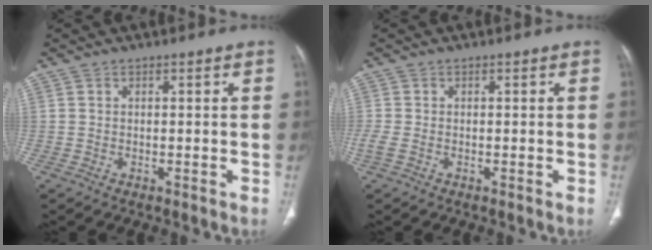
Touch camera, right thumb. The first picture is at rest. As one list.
[{"total": 2.0, "force": [-0.7, 1.1, 1.5], "torque": [-0.052, -0.002, -0.013]}]